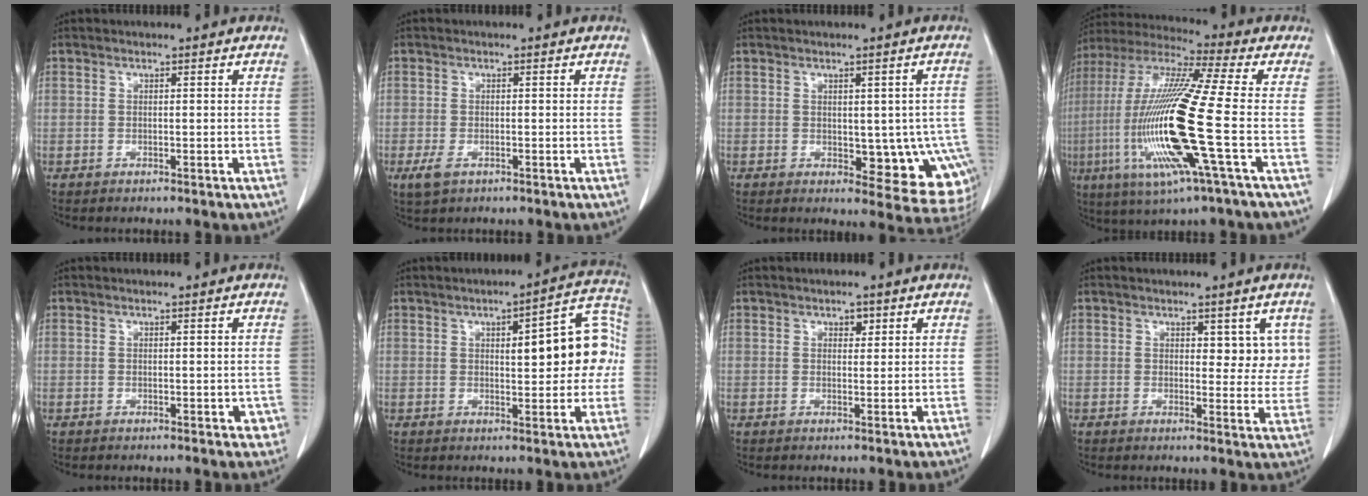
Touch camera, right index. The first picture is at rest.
{"total": 2.4, "force": [-1.1, 1.3, 1.7], "torque": [-0.042, -0.004, -0.012]}
{"total": 10.1, "force": [-2.1, 5.1, 8.5], "torque": [-0.070, 0.002, -0.017]}
{"total": 20.3, "force": [-4.3, 0.1, 19.9], "torque": [-0.431, -0.020, -0.093]}
{"total": 2.4, "force": [-0.6, 1.3, 1.9], "torque": [-0.009, 0.004, -0.003]}
{"total": 12.3, "force": [1.3, 3.9, 11.6], "torque": [-0.135, 0.036, 0.017]}
{"total": 1.4, "force": [0.8, 0.9, 0.8], "torque": [-0.008, -0.002, 0.010]}
{"total": 4.8, "force": [2.1, 2.6, 3.4], "torque": [-0.020, -0.002, 0.022]}